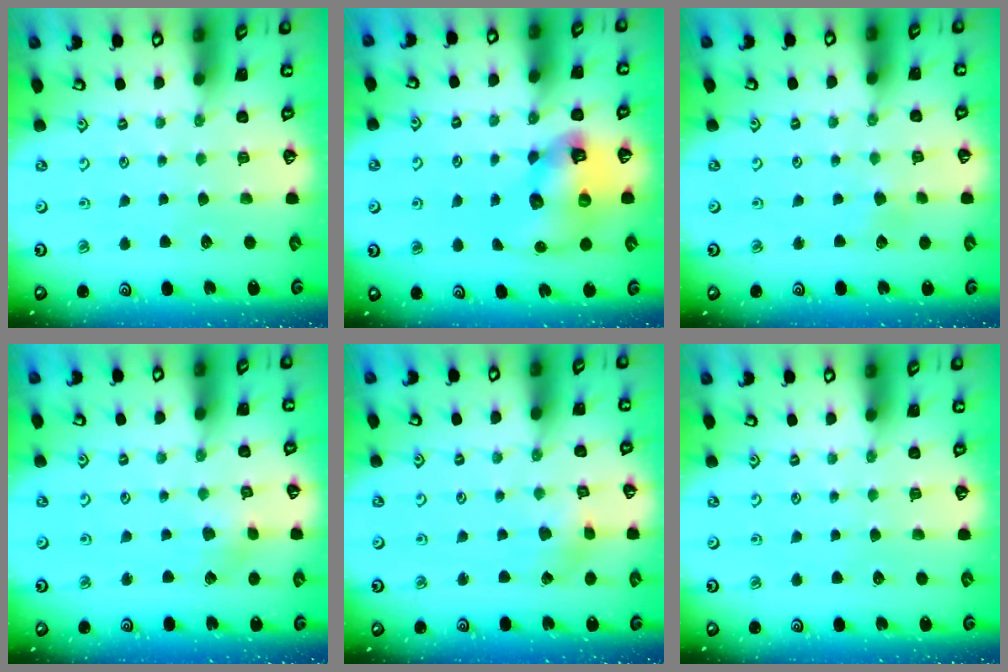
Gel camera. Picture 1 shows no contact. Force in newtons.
{"total": 12.6, "press": 12.5, "slide": 1.7}
{"total": 2.8, "press": 2.8, "slide": 0.3}
{"total": 2.6, "press": 2.5, "slide": 0.4}
{"total": 2.6, "press": 2.6, "slide": 0.1}
{"total": 0.0}